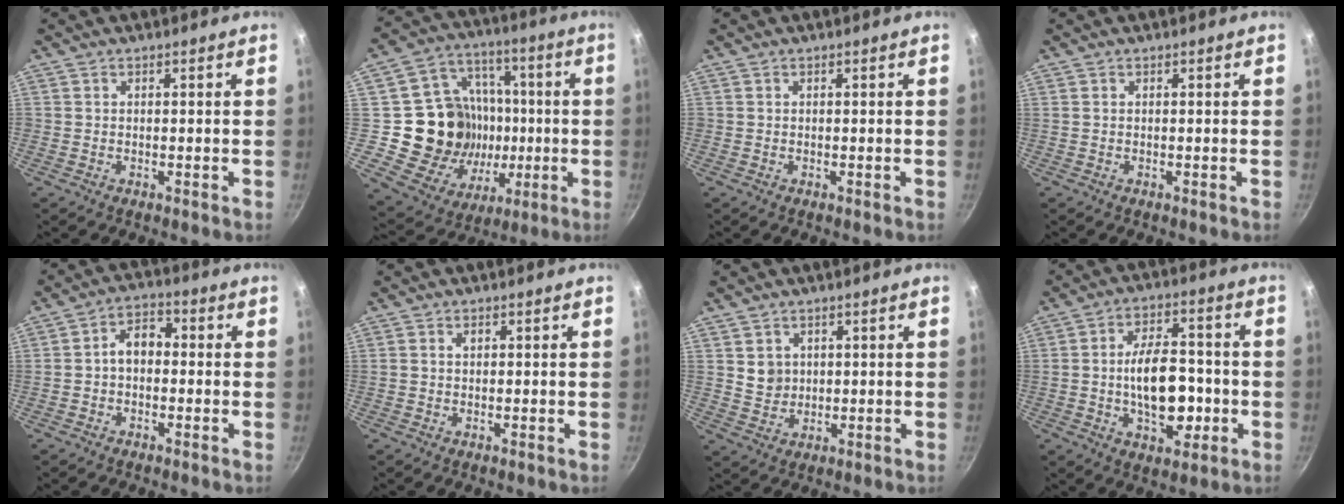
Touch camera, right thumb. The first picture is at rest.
{"total": 21.3, "force": [-0.9, 18.5, 10.5], "torque": [-0.149, 0.022, -0.005]}
{"total": 0.0}
{"total": 0.0}
{"total": 5.6, "force": [-0.5, 4.0, 4.0], "torque": [-0.043, 0.024, -0.021]}
{"total": 1.1, "force": [0.2, 0.8, 0.7], "torque": [-0.008, 0.004, 0.003]}
{"total": 3.9, "force": [1.0, 3.5, 1.4], "torque": [-0.008, -0.001, 0.024]}
{"total": 14.0, "force": [-2.2, 7.9, 11.3], "torque": [-0.148, 0.023, -0.034]}